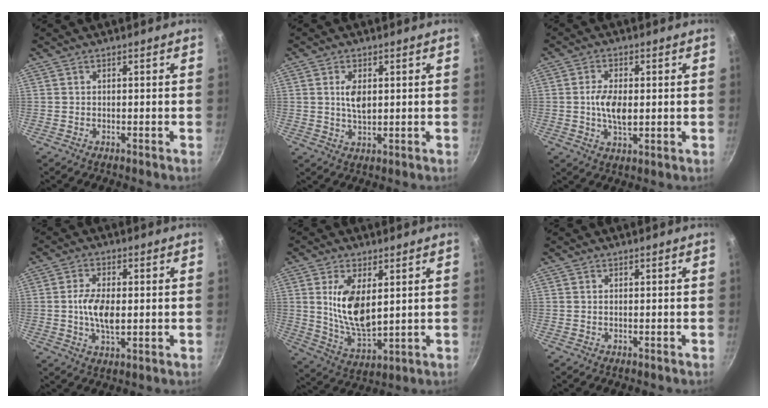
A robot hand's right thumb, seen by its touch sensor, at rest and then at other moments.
{"total": 4.5, "force": [1.0, 2.3, 3.8], "torque": [-0.068, -0.007, 0.021]}
{"total": 6.6, "force": [0.3, 3.2, 5.7], "torque": [-0.108, -0.004, 0.004]}
{"total": 7.4, "force": [0.2, 3.5, 6.5], "torque": [-0.125, -0.003, 0.002]}
{"total": 11.9, "force": [2.6, 5.7, 10.0], "torque": [-0.178, -0.025, 0.064]}
{"total": 0.0}